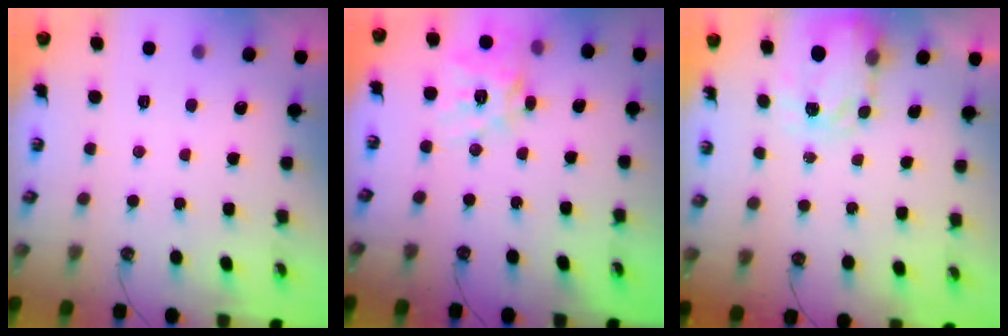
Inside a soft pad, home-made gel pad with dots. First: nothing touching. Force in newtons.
{"total": 14.9, "press": 14.8, "slide": 1.9}
{"total": 3.7, "press": 3.7, "slide": 0.5}